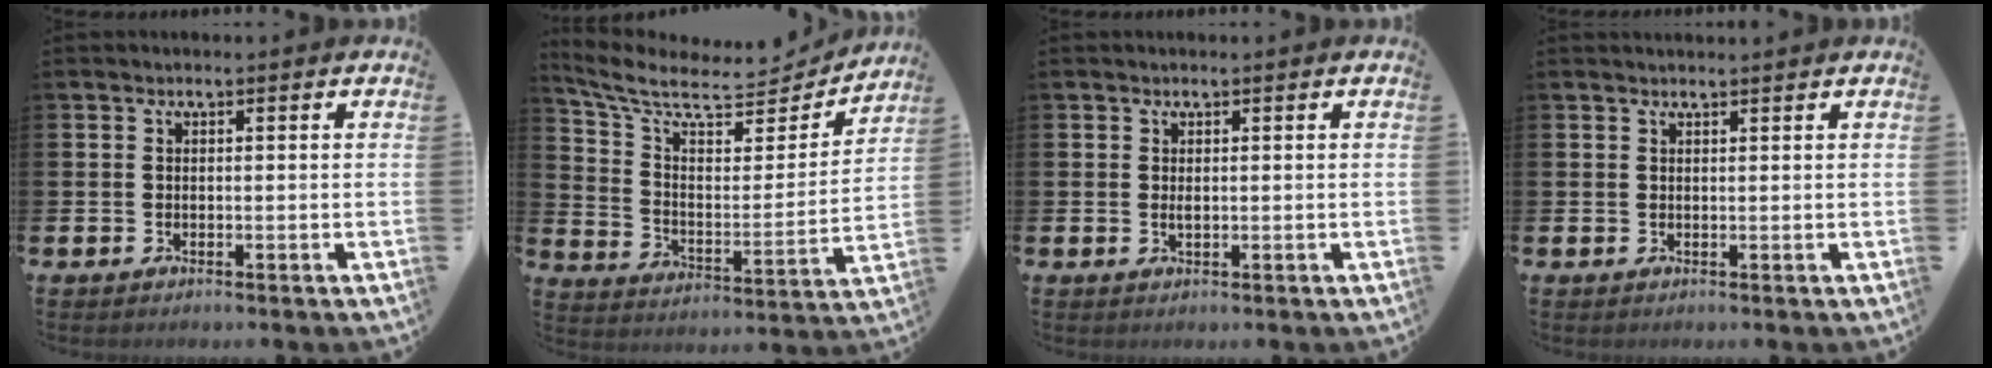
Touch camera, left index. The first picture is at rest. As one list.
[{"total": 8.9, "force": [7.8, 3.1, 3.0], "torque": [-0.094, -0.063, 0.130]}, {"total": 0.8, "force": [0.2, 0.3, 0.7], "torque": [-0.009, 0.000, 0.002]}, {"total": 0.9, "force": [0.9, -0.1, 0.0], "torque": [0.011, -0.006, 0.014]}]